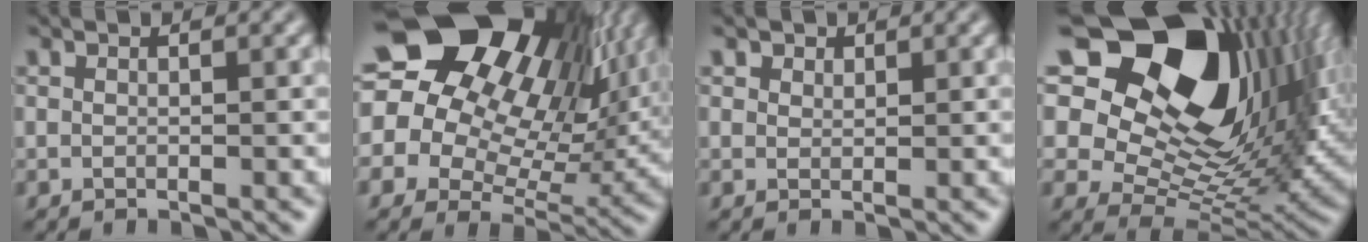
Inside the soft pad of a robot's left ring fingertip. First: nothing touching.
{"total": 19.2, "force": [9.3, 12.4, 11.2], "torque": [-0.210, 0.067, 0.151]}
{"total": 2.2, "force": [1.5, 1.4, 0.7], "torque": [-0.020, 0.008, 0.019]}
{"total": 18.9, "force": [8.6, 11.4, 12.4], "torque": [-0.218, 0.034, 0.142]}